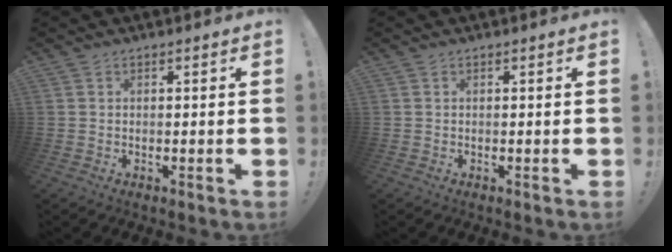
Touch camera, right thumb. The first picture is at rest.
{"total": 0.0}